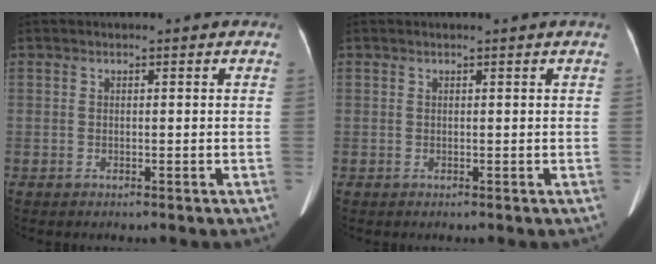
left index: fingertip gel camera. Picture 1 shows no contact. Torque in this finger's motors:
{"motor_torque": [-0.18, -0.45, 0.01, 0.02]}